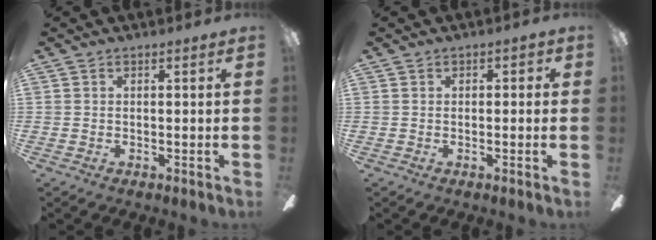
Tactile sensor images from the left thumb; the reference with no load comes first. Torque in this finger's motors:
{"motor_torque": [-0.14, -0.14, 0.01, 0.10, -0.04]}